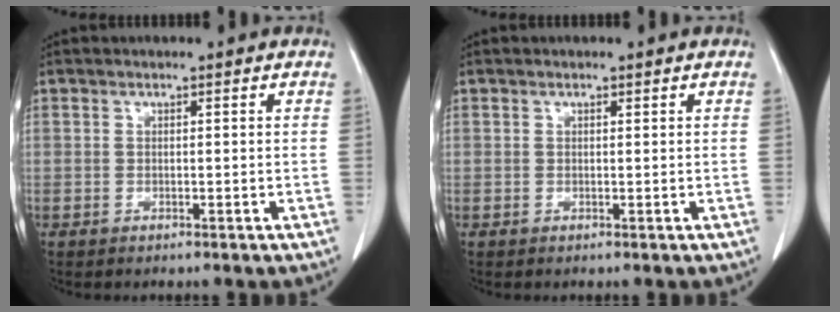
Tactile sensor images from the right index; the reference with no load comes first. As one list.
[{"total": 0.5, "force": [0.3, 0.3, 0.4], "torque": [-0.010, 0.000, 0.005]}]